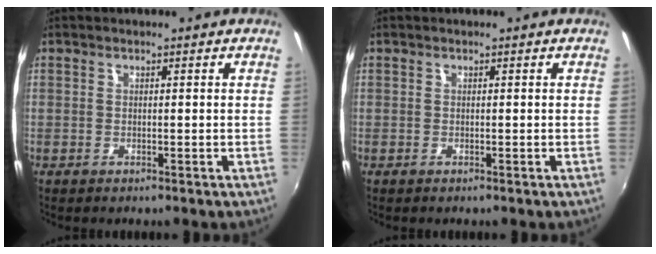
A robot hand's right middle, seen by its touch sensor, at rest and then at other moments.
{"total": 0.0}